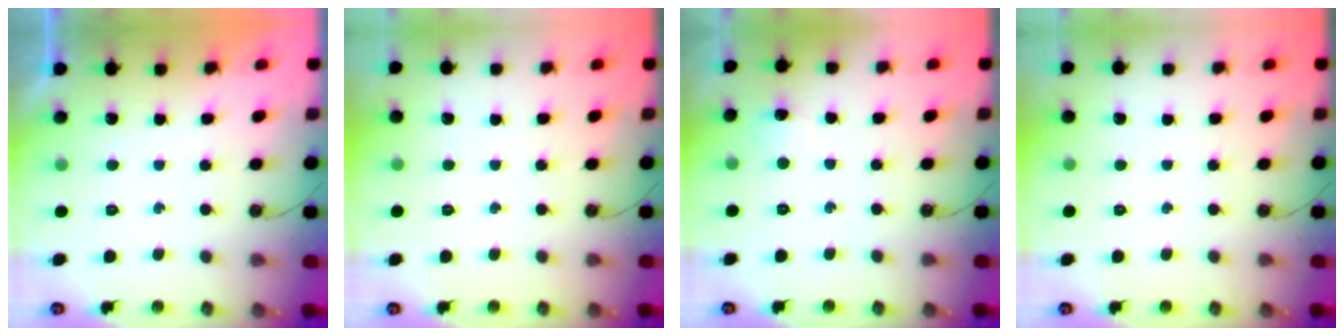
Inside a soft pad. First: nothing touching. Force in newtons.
{"total": 0.0}
{"total": 5.3, "press": 5.2, "slide": 0.7}
{"total": 0.0}